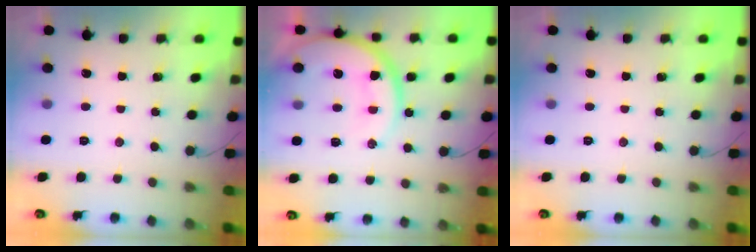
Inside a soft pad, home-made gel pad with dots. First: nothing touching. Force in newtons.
{"total": 15.4, "press": 15.3, "slide": 1.7}
{"total": 0.0}